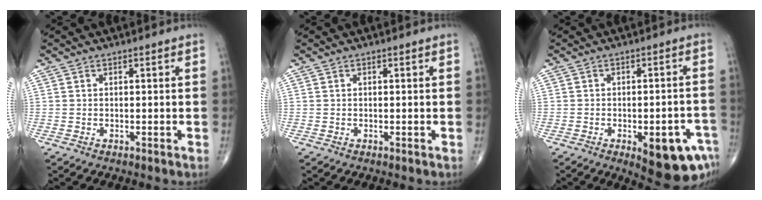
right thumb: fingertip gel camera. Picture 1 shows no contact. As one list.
[{"total": 0.0}, {"total": 12.5, "force": [-5.7, 4.6, 10.1], "torque": [-0.095, 0.023, -0.062]}]